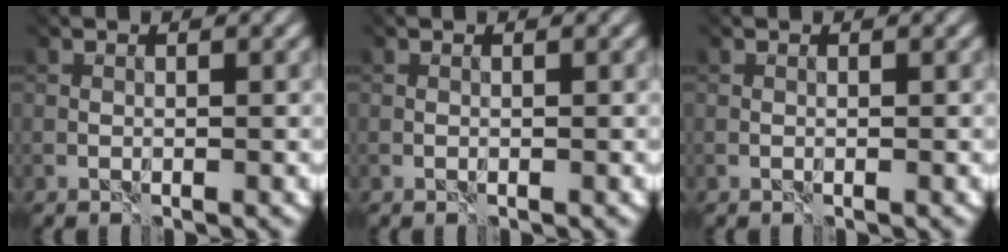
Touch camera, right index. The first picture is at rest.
{"total": 0.0}
{"total": 0.0}